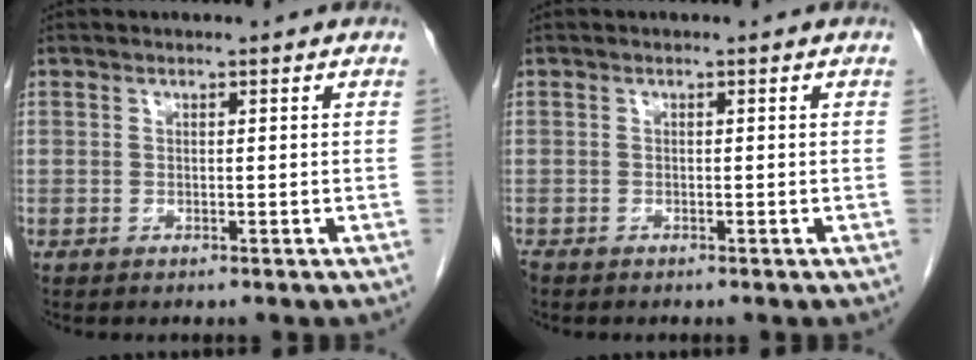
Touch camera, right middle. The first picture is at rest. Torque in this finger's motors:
{"motor_torque": [0.00, -0.58, 0.00, 0.00]}